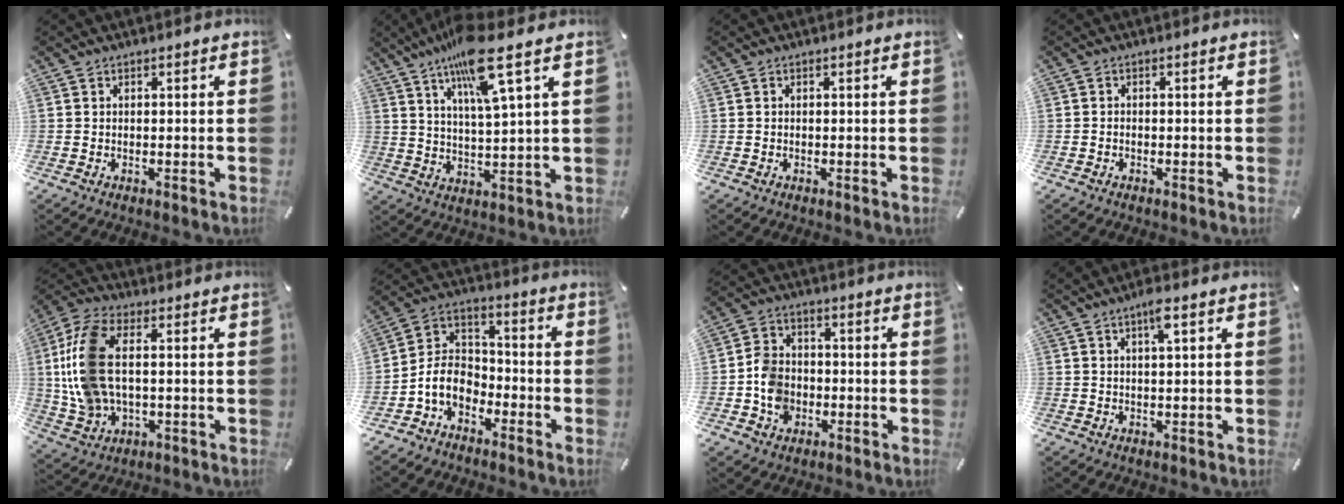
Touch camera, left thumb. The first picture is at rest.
{"total": 13.4, "force": [8.4, 1.4, 10.3], "torque": [-0.195, -0.029, 0.137]}
{"total": 0.0}
{"total": 0.7, "force": [-0.5, 0.4, 0.2], "torque": [-0.005, 0.001, -0.011]}
{"total": 13.9, "force": [0.6, 8.8, 10.7], "torque": [-0.262, -0.002, 0.010]}
{"total": 9.0, "force": [-5.2, 6.4, 3.7], "torque": [-0.089, 0.026, -0.101]}
{"total": 8.5, "force": [-2.2, 7.4, 3.5], "torque": [-0.083, 0.017, -0.037]}
{"total": 3.9, "force": [1.8, 0.6, 3.4], "torque": [-0.062, 0.001, 0.028]}